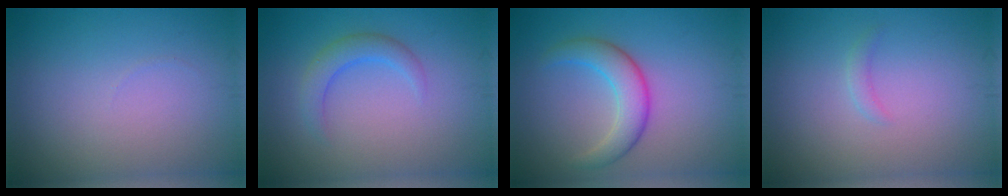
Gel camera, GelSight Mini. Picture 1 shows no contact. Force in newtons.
{"total": 2.4, "press": 2.4, "slide": 0.1}
{"total": 3.9, "press": 3.9, "slide": 0.3}
{"total": 0.8, "press": 0.8, "slide": 0.1}